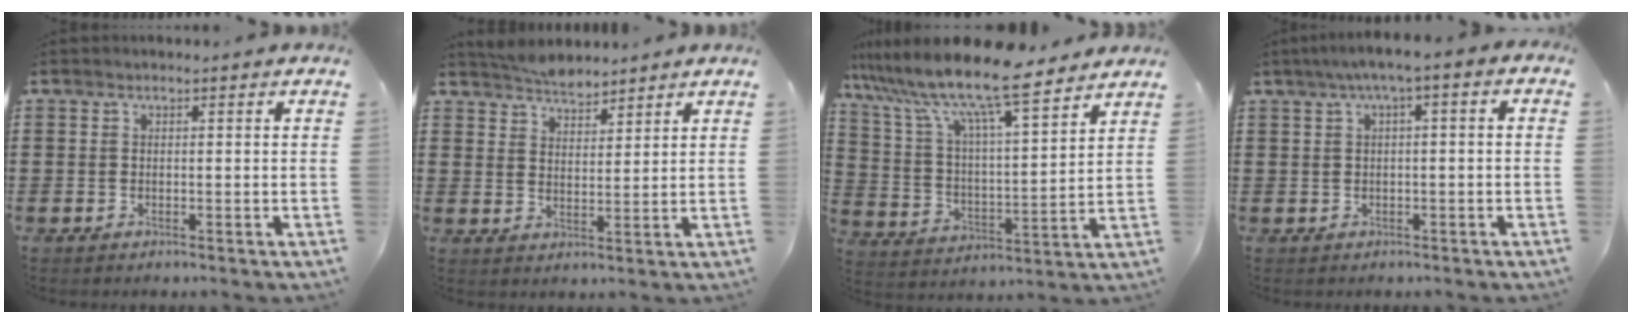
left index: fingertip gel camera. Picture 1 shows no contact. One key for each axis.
{"total": 4.0, "fx": 3.9, "fy": 0.9, "fz": 0.5, "tx": -0.022, "ty": -0.009, "tz": 0.075}
{"total": 11.6, "fx": 9.7, "fy": 1.0, "fz": 6.2, "tx": -0.157, "ty": -0.057, "tz": 0.163}
{"total": 2.8, "fx": -0.7, "fy": 0.4, "fz": 2.7, "tx": -0.045, "ty": 0.005, "tz": -0.017}